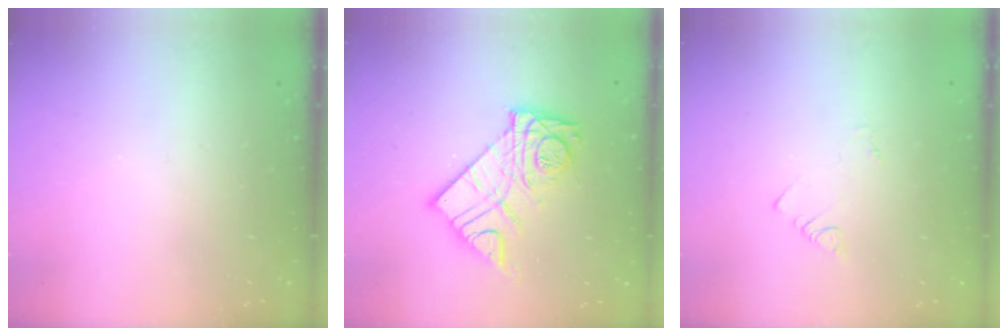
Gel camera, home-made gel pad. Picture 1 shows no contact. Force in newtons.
{"total": 14.8, "press": 14.7, "slide": 1.6}
{"total": 1.1, "press": 1.1, "slide": 0.3}